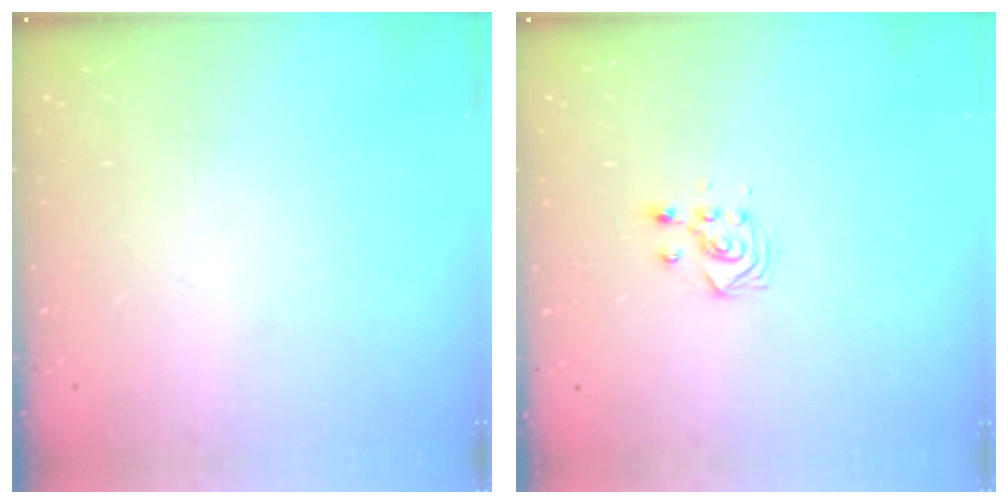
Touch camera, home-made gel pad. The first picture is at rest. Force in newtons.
{"total": 2.9, "press": 2.9, "slide": 0.3}